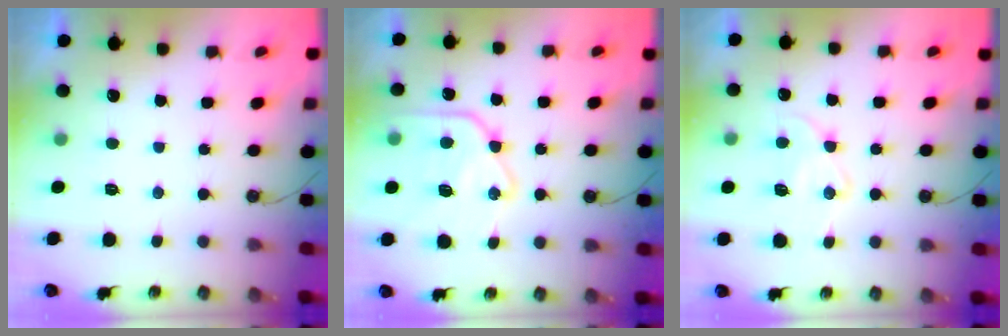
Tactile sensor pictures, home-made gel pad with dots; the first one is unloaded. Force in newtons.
{"total": 19.2, "press": 19.1, "slide": 1.5}
{"total": 13.1, "press": 13.1, "slide": 1.2}